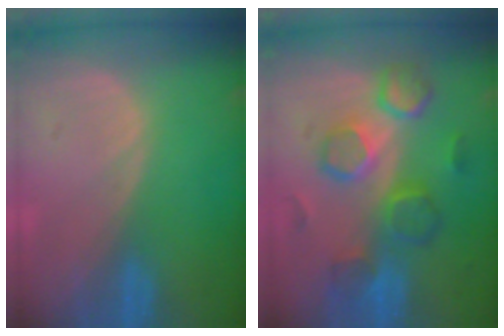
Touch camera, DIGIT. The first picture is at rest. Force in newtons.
{"total": 8.6, "press": 8.5, "slide": 1.6}